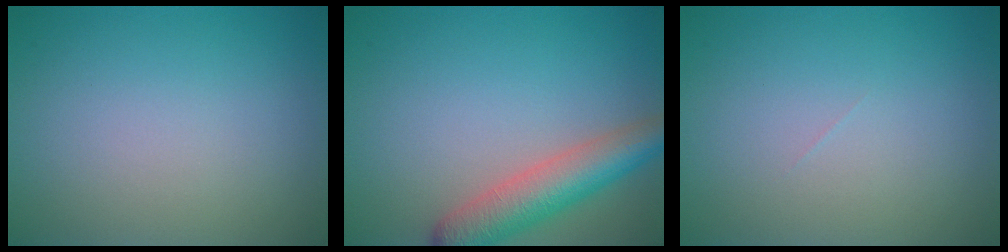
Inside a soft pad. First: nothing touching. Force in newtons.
{"total": 5.3, "press": 5.3, "slide": 0.3}
{"total": 0.0}